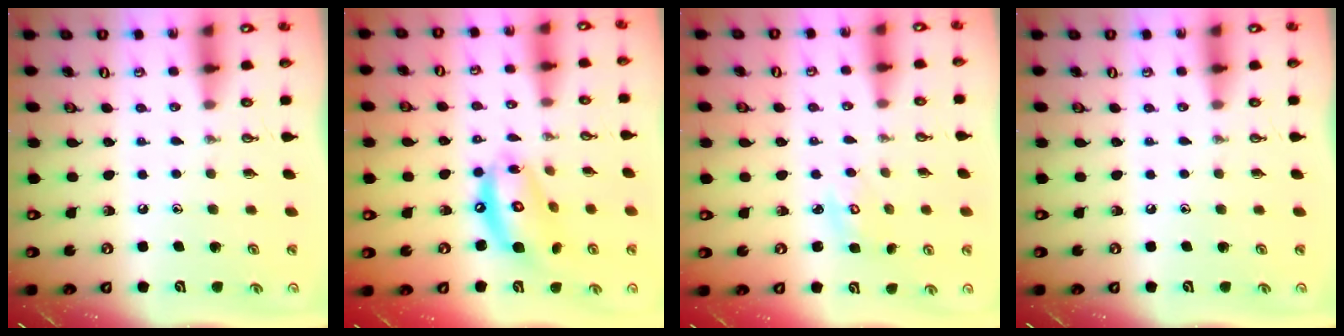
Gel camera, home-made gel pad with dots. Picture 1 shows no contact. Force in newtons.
{"total": 13.8, "press": 13.7, "slide": 1.5}
{"total": 2.6, "press": 2.6, "slide": 0.2}
{"total": 0.0}